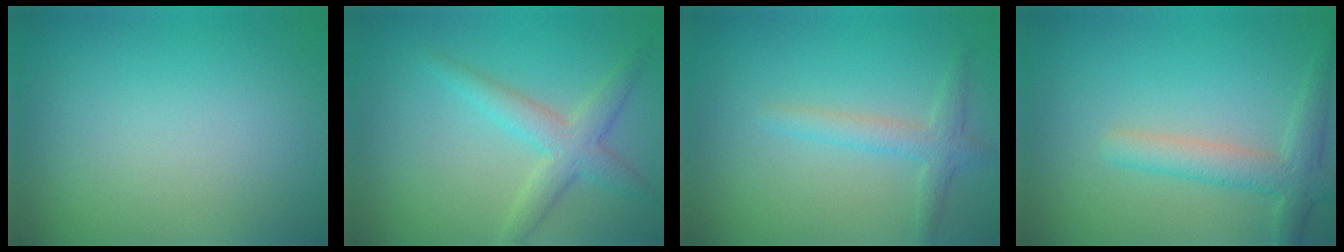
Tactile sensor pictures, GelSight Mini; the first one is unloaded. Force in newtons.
{"total": 3.5, "press": 3.5, "slide": 0.1}
{"total": 2.3, "press": 2.3, "slide": 0.1}
{"total": 3.5, "press": 3.5, "slide": 0.1}